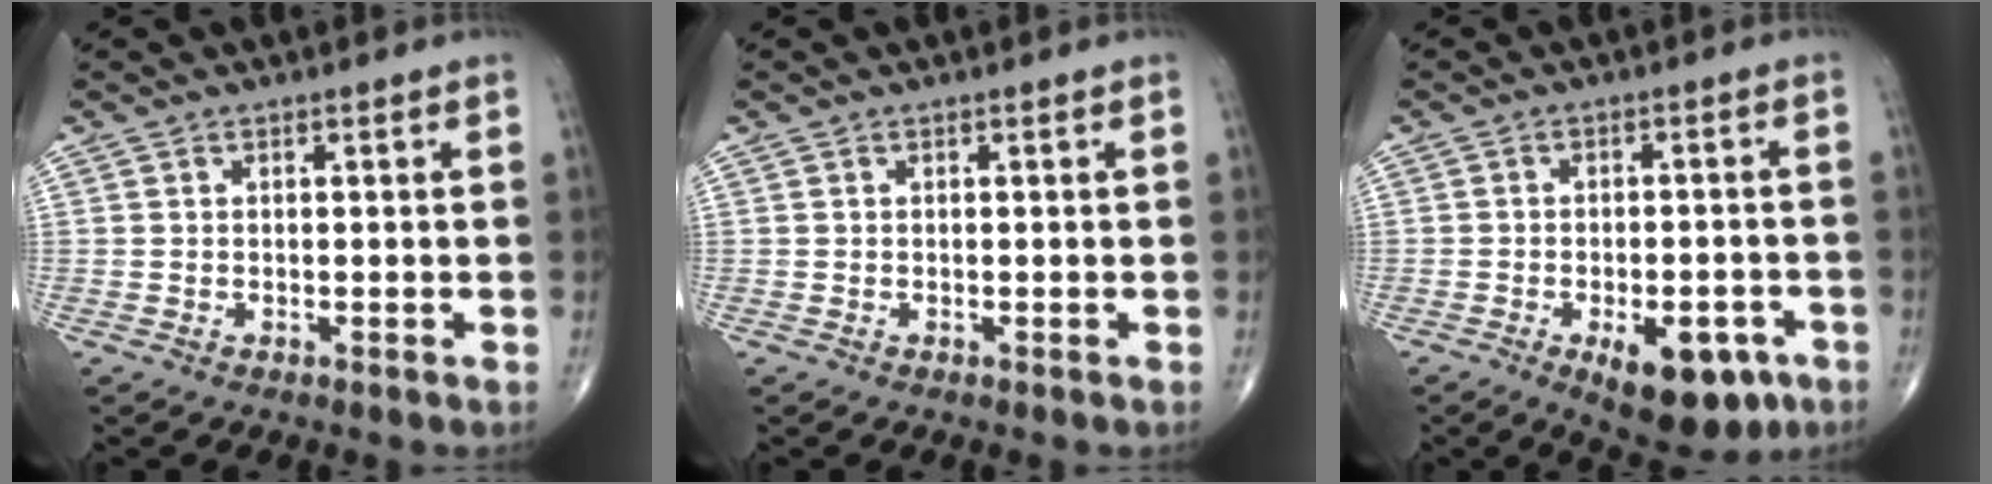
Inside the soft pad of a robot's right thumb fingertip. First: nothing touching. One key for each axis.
{"total": 0.0}
{"total": 13.7, "fx": -6.6, "fy": 6.7, "fz": 10.1, "tx": -0.117, "ty": 0.019, "tz": -0.080}